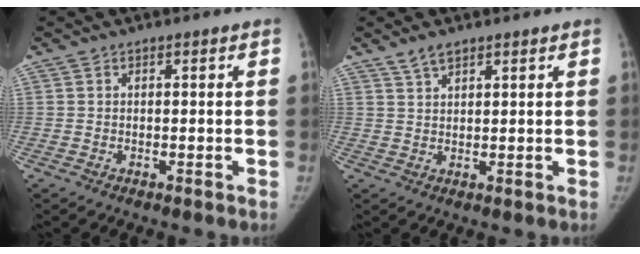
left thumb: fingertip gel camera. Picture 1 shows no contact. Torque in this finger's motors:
{"motor_torque": [-0.33, 0.19, 0.08, -0.38, -0.04]}